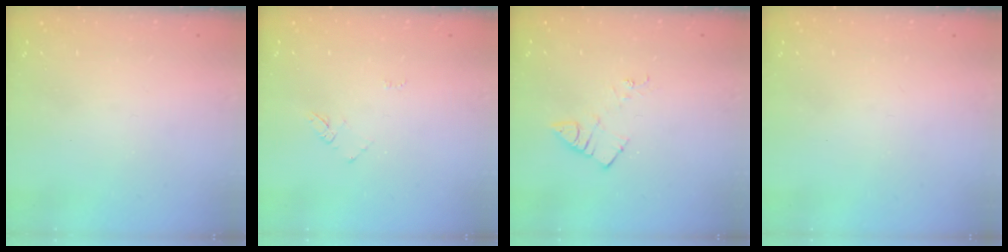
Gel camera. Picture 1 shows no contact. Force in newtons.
{"total": 4.3, "press": 4.3, "slide": 0.5}
{"total": 5.2, "press": 5.2, "slide": 0.7}
{"total": 2.1, "press": 2.0, "slide": 0.4}